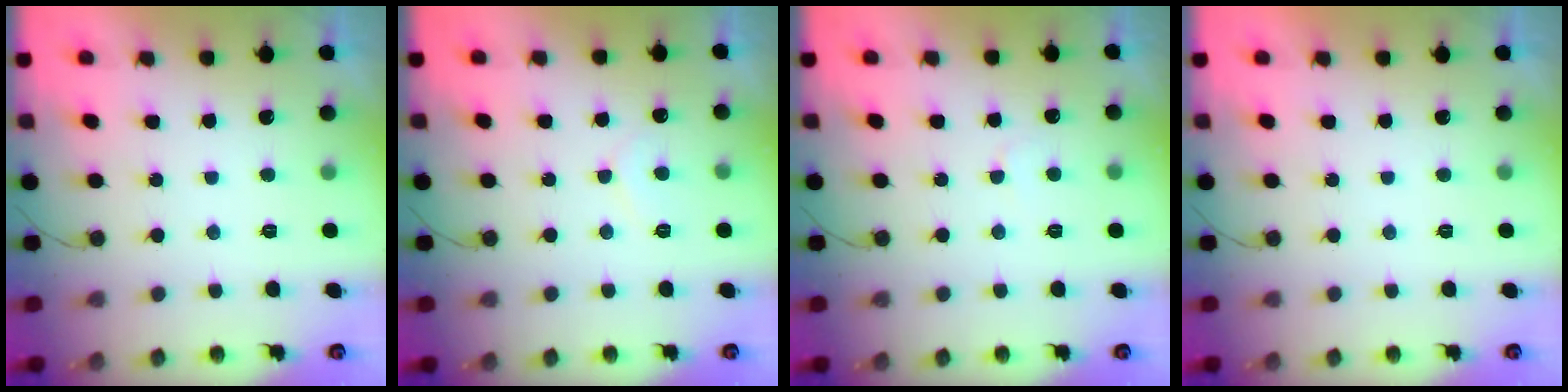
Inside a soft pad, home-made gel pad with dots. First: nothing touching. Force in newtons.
{"total": 5.1, "press": 5.0, "slide": 0.4}
{"total": 2.2, "press": 2.2, "slide": 0.2}
{"total": 1.9, "press": 1.9, "slide": 0.1}